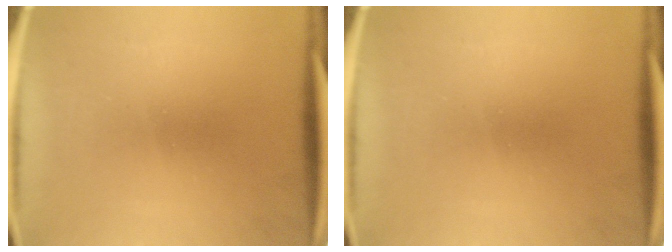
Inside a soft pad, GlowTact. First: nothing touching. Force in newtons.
{"total": 0.0}